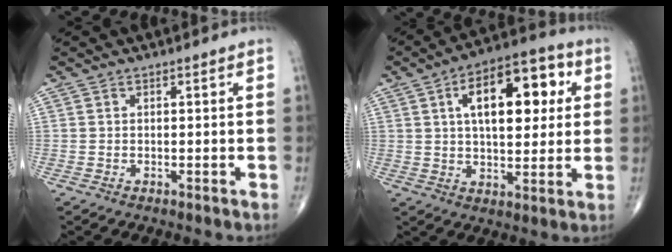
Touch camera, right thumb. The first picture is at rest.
{"total": 16.9, "force": [4.5, 8.4, 14.0], "torque": [-0.180, 0.012, 0.063]}